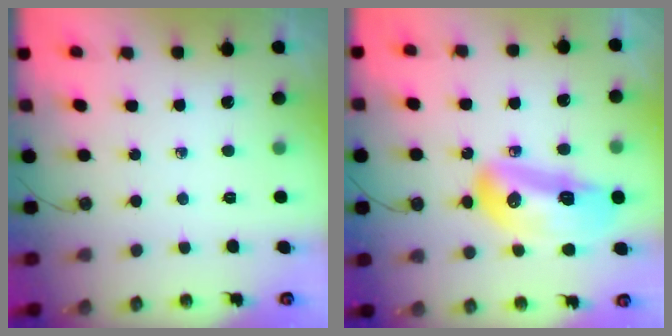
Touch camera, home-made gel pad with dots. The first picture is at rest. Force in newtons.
{"total": 17.0, "press": 16.8, "slide": 2.1}